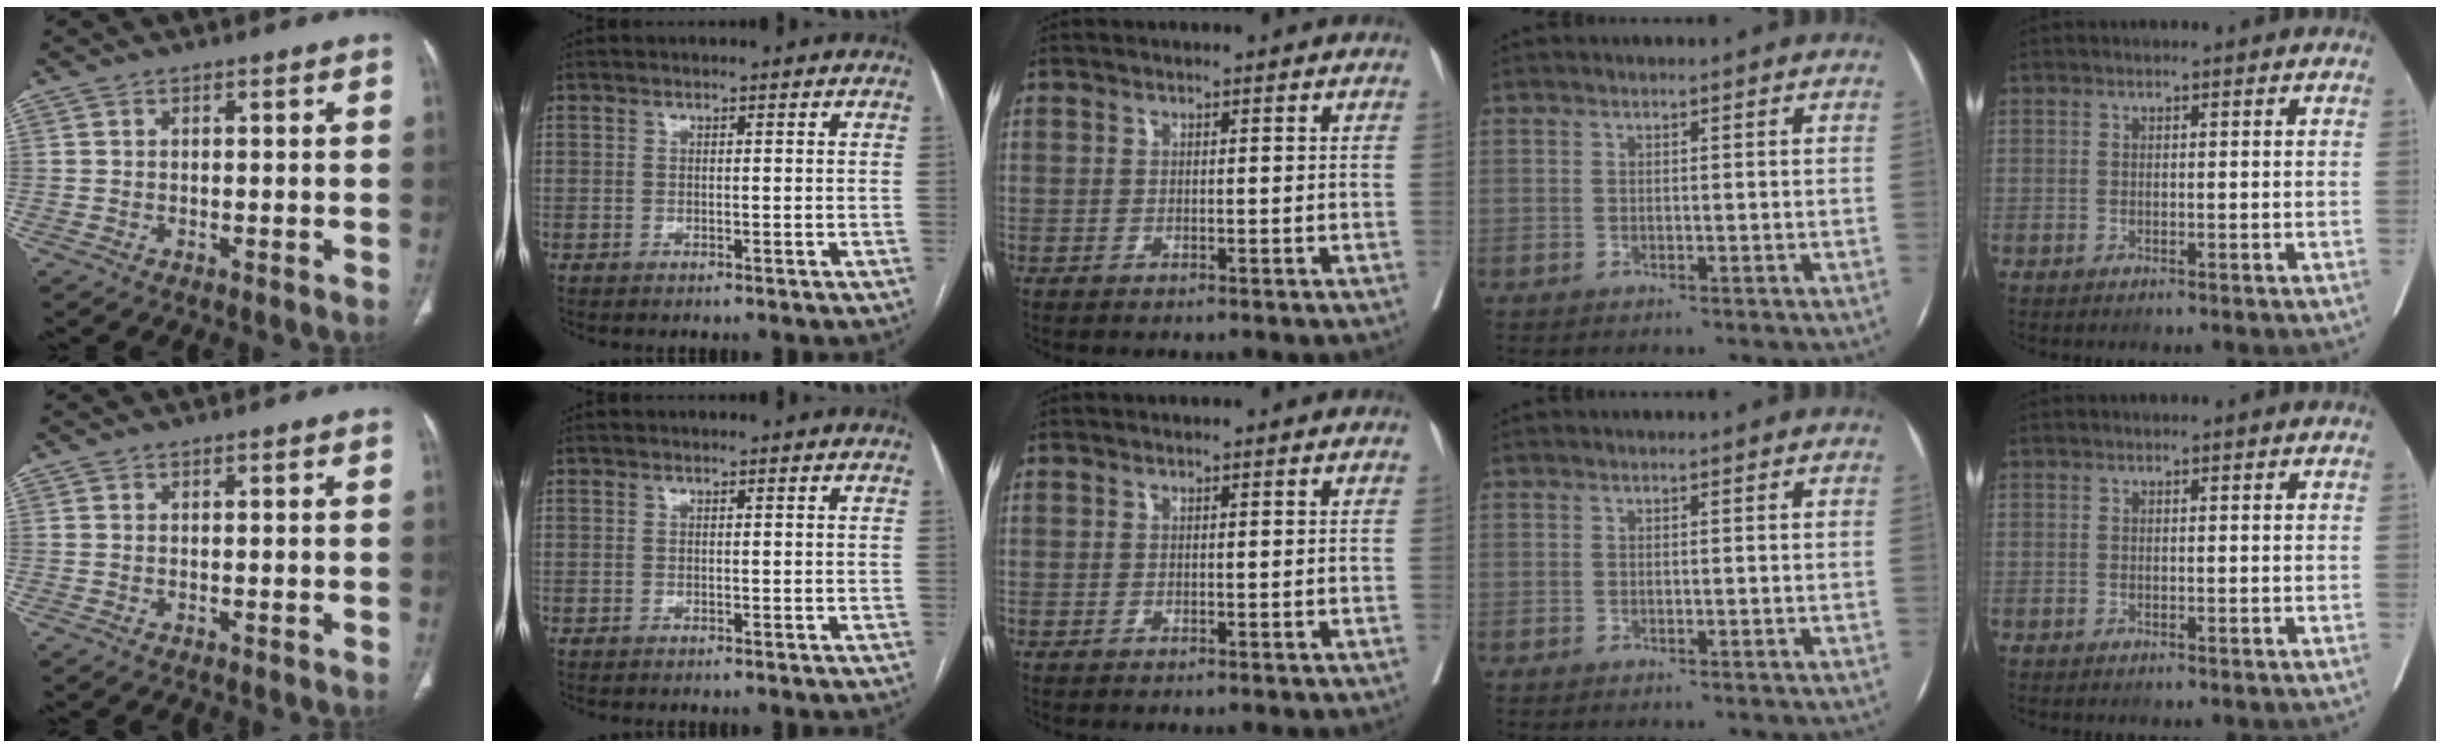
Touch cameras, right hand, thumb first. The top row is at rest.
{}